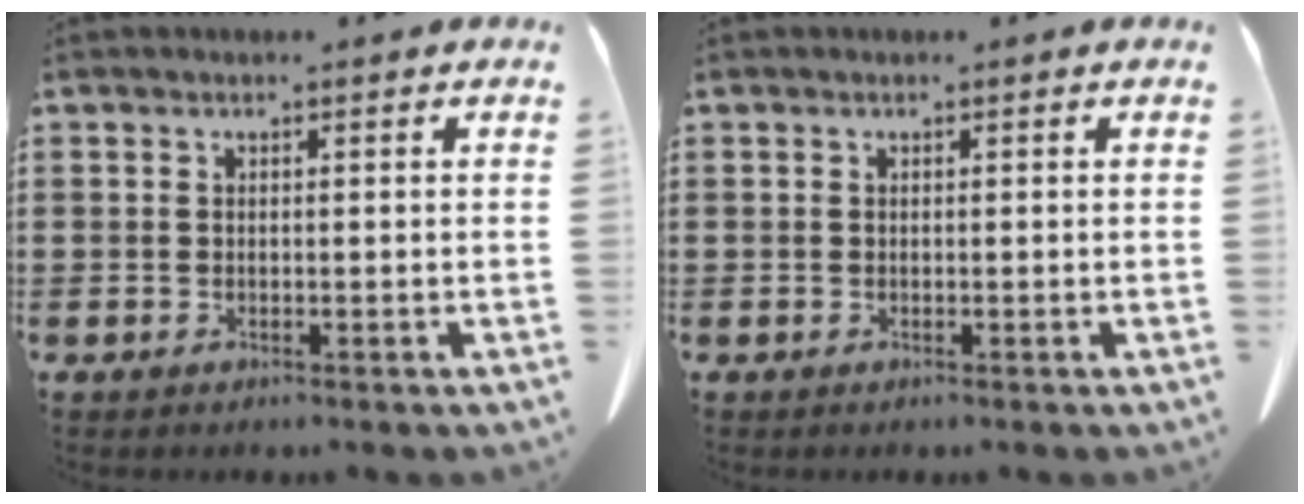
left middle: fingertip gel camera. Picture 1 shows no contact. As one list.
[{"total": 0.0}]